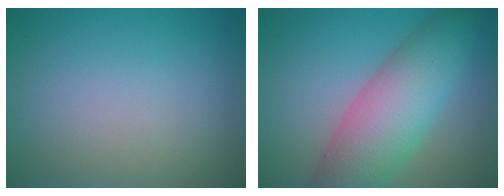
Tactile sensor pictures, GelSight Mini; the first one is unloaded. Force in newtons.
{"total": 8.4, "press": 8.4, "slide": 0.3}